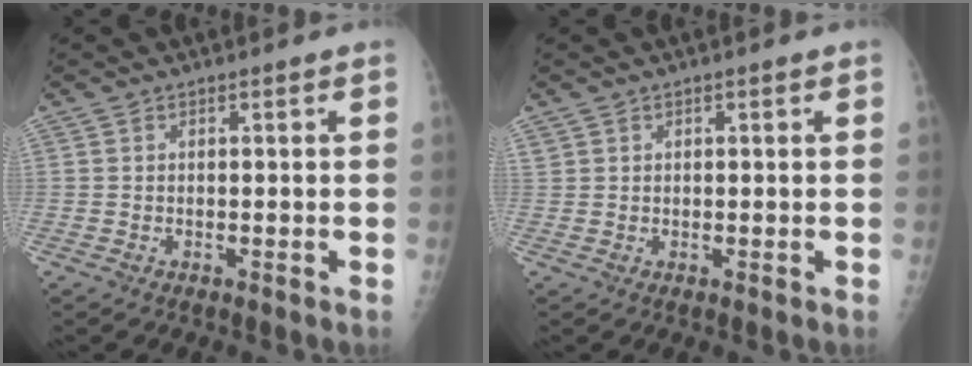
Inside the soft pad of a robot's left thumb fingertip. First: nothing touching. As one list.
[{"total": 0.7, "force": [0.4, 0.5, 0.1], "torque": [0.006, -0.002, 0.007]}]